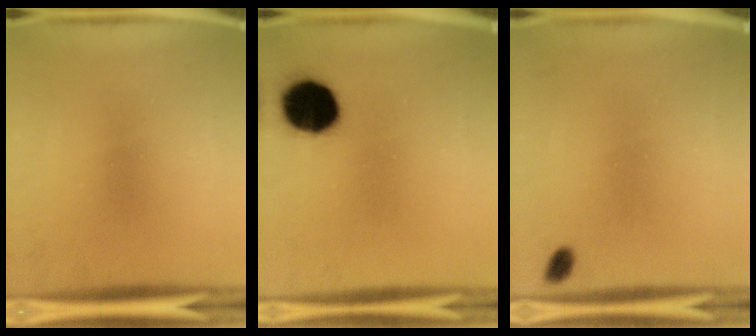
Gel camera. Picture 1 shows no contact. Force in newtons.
{"total": 14.8}
{"total": 4.1}